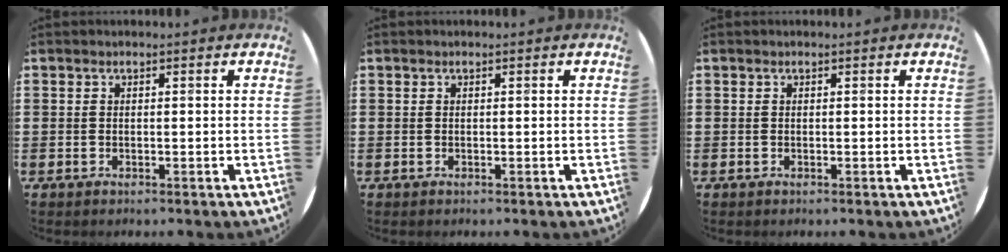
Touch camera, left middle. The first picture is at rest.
{"total": 0.0}
{"total": 0.0}